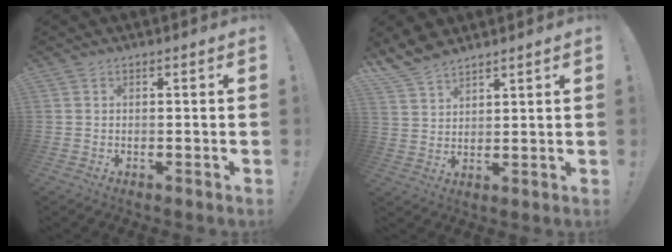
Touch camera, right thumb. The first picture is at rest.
{"total": 7.1, "force": [6.3, 2.6, 2.1], "torque": [-0.046, -0.040, 0.123]}